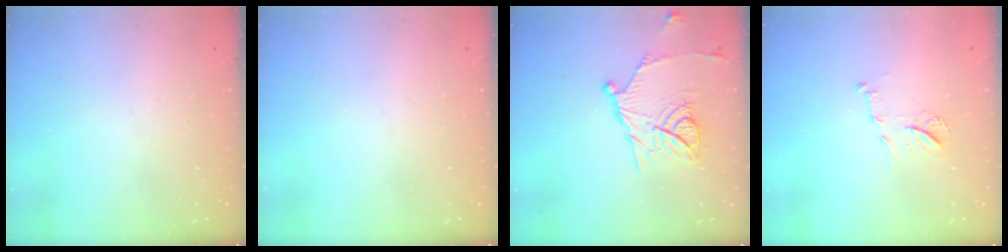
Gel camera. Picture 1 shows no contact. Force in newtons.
{"total": 0.0}
{"total": 14.1, "press": 14.1, "slide": 0.2}
{"total": 9.0, "press": 9.0, "slide": 0.2}